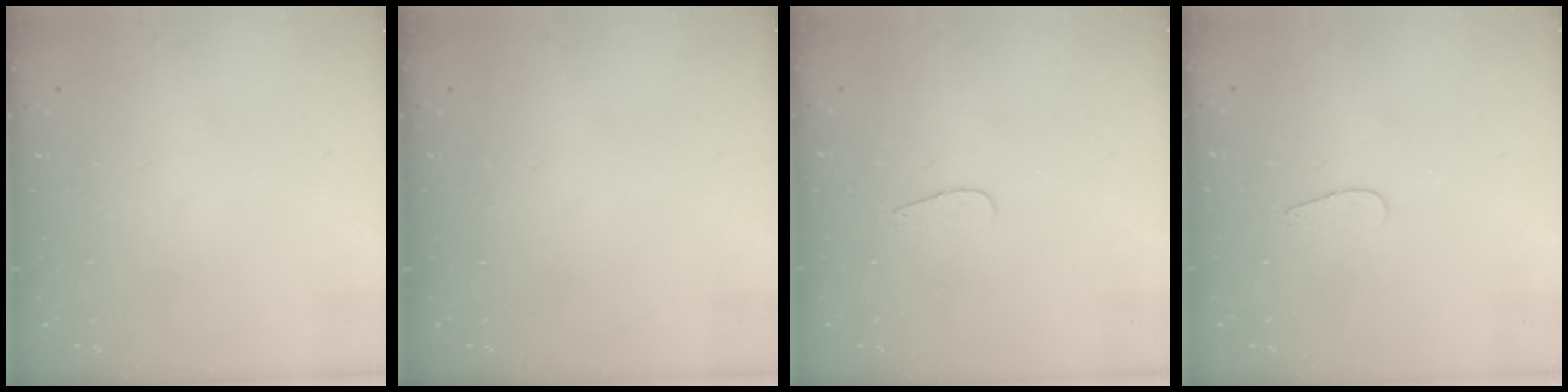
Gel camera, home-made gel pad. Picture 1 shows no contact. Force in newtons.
{"total": 0.0}
{"total": 2.8, "press": 2.8, "slide": 0.2}
{"total": 2.8, "press": 2.8, "slide": 0.2}